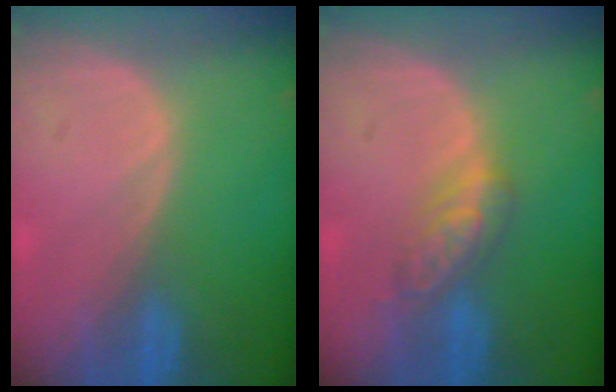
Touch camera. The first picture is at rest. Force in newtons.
{"total": 4.6, "press": 4.6, "slide": 0.0}